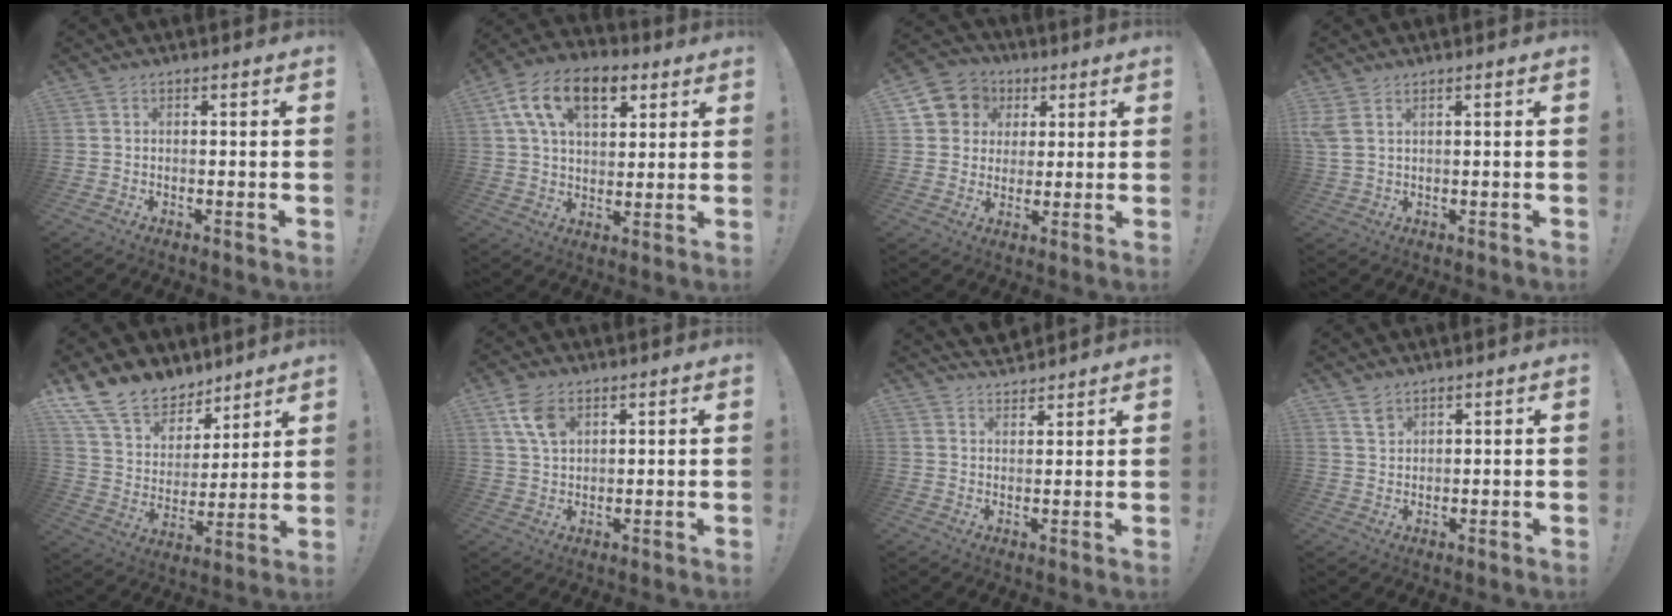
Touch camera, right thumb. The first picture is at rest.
{"total": 16.5, "force": [7.5, 9.7, 11.0], "torque": [-0.180, -0.016, 0.137]}
{"total": 9.2, "force": [2.9, 8.4, 2.3], "torque": [-0.028, -0.012, 0.061]}
{"total": 3.6, "force": [1.9, 1.6, 2.6], "torque": [-0.060, -0.006, 0.036]}
{"total": 15.7, "force": [12.1, 8.7, 5.1], "torque": [-0.100, -0.085, 0.230]}
{"total": 7.9, "force": [3.9, 4.6, 5.1], "torque": [-0.099, -0.010, 0.074]}
{"total": 4.5, "force": [4.3, 1.5, 0.5], "torque": [0.005, -0.029, 0.077]}
{"total": 3.5, "force": [2.6, 2.0, 1.2], "torque": [-0.009, -0.017, 0.046]}